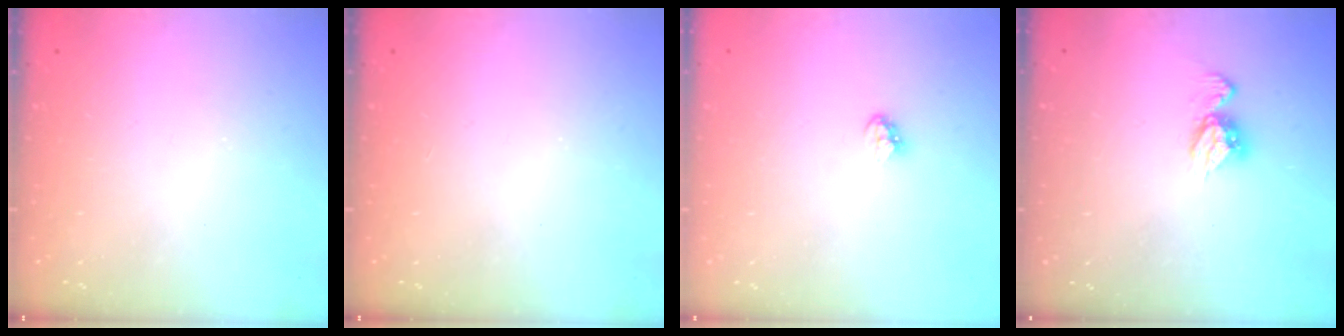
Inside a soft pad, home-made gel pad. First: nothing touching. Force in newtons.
{"total": 1.1, "press": 1.1, "slide": 0.1}
{"total": 3.4, "press": 3.4, "slide": 0.5}
{"total": 7.8, "press": 7.8, "slide": 0.6}